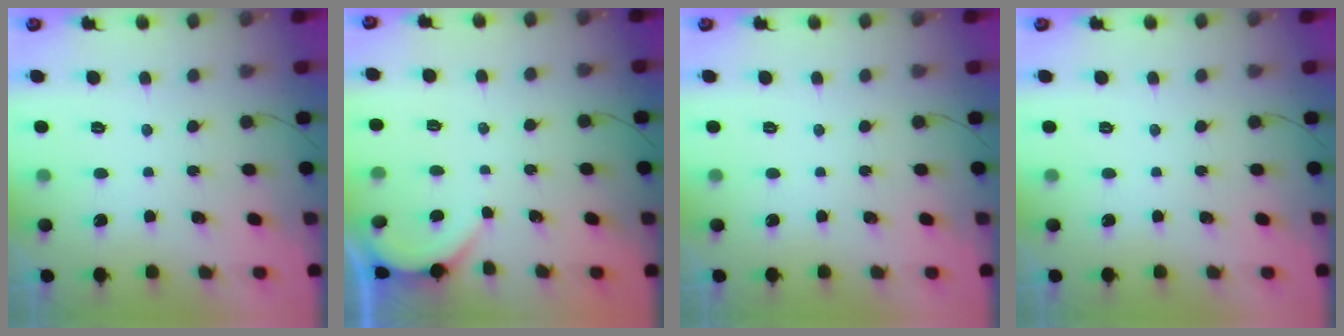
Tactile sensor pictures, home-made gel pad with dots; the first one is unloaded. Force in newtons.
{"total": 1.9, "press": 1.9, "slide": 0.2}
{"total": 0.0}
{"total": 0.0}